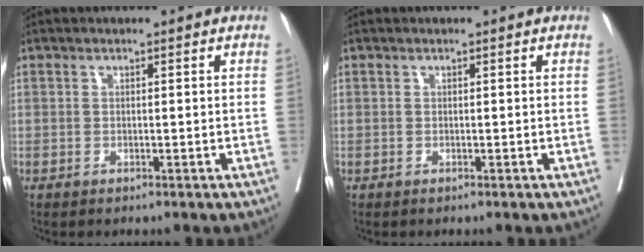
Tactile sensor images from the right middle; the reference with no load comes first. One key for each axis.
{"total": 0.0}